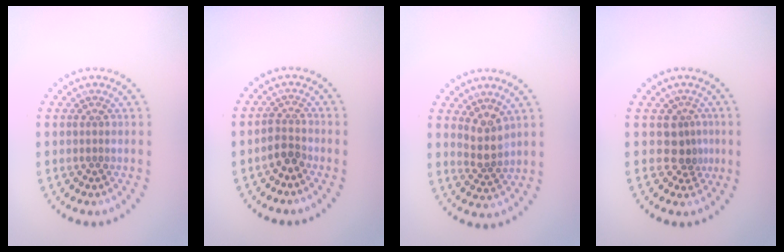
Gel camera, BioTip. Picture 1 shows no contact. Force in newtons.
{"total": 1.9, "press": 1.5, "slide": 1.1}
{"total": 2.5, "press": 2.0, "slide": 1.4}
{"total": 2.4, "press": 1.8, "slide": 1.6}